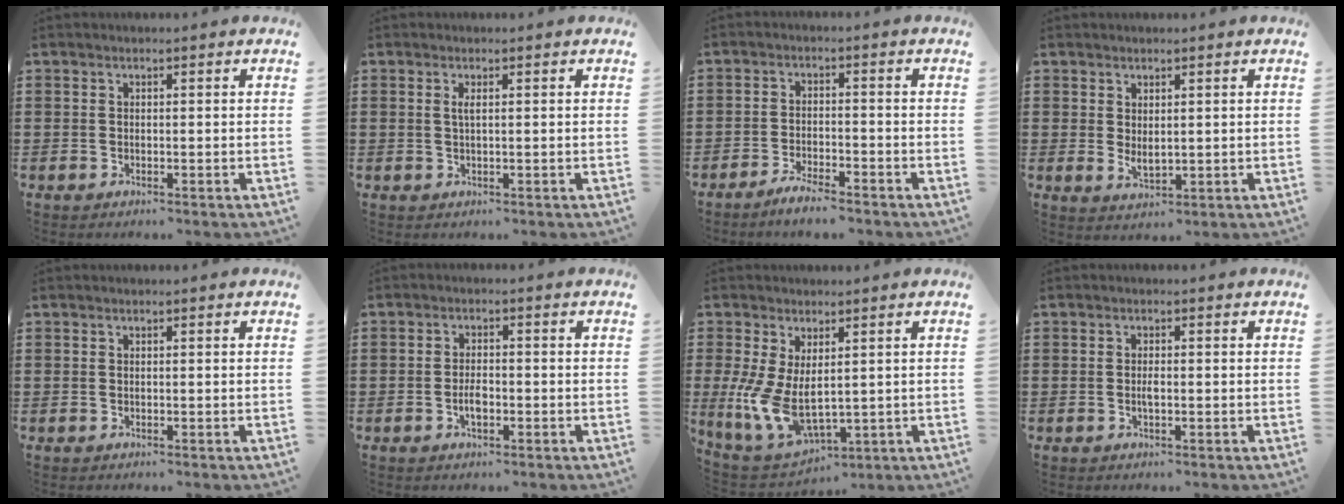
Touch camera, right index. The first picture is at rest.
{"total": 1.2, "force": [0.3, 0.1, 1.1], "torque": [-0.023, 0.002, 0.005]}
{"total": 3.2, "force": [-3.1, 0.2, 0.9], "torque": [-0.026, 0.003, -0.064]}
{"total": 2.1, "force": [0.9, 0.9, 1.7], "torque": [-0.032, 0.001, 0.016]}
{"total": 0.0}
{"total": 2.9, "force": [-0.9, 1.2, 2.4], "torque": [-0.053, 0.001, -0.019]}
{"total": 8.9, "force": [0.0, 4.7, 7.5], "torque": [-0.178, -0.015, 0.005]}
{"total": 1.4, "force": [-0.3, 0.4, 1.3], "torque": [-0.024, 0.000, -0.005]}